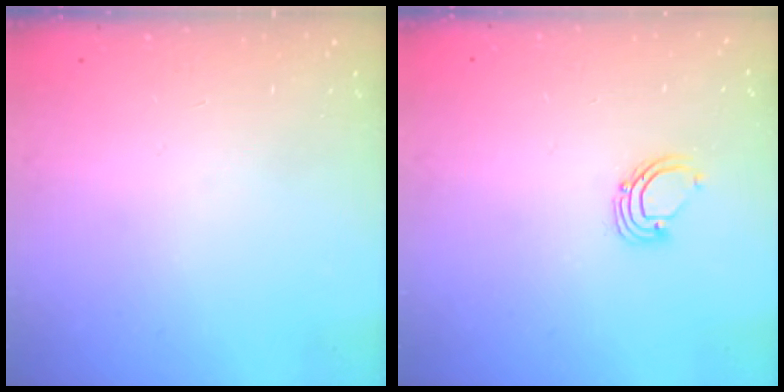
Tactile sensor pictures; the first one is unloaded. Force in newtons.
{"total": 2.6, "press": 2.6, "slide": 0.2}